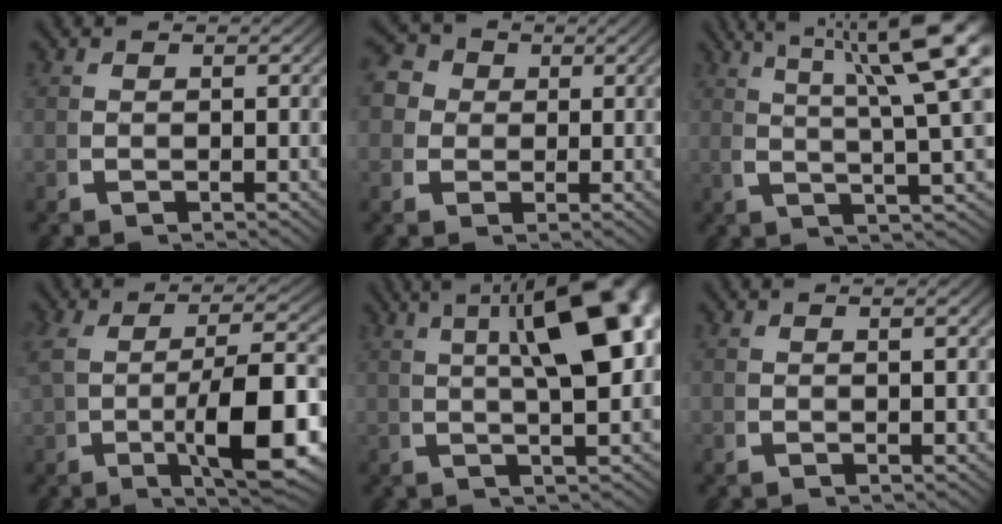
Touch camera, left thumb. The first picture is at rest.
{"total": 6.3, "force": [1.7, 5.3, 2.9], "torque": [-0.067, -0.003, 0.018]}
{"total": 10.0, "force": [3.4, 3.7, 8.6], "torque": [-0.106, 0.002, 0.053]}
{"total": 10.5, "force": [-0.9, 3.6, 9.8], "torque": [-0.166, -0.014, 0.001]}
{"total": 11.7, "force": [3.5, 3.9, 10.4], "torque": [-0.128, 0.016, 0.047]}
{"total": 0.9, "force": [0.3, -0.1, 0.8], "torque": [-0.015, 0.004, 0.007]}